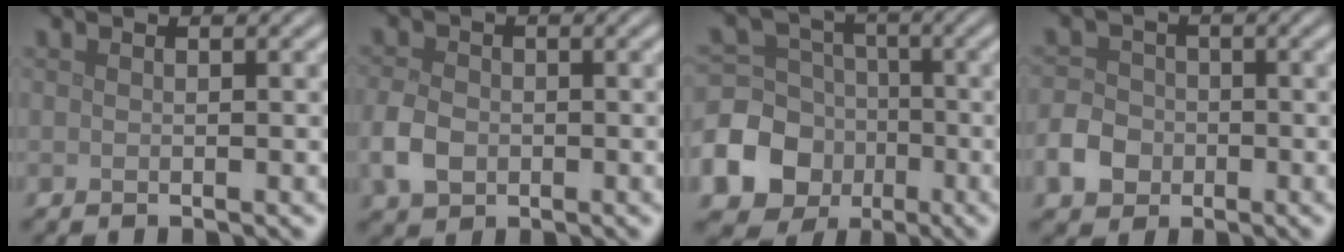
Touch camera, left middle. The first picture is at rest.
{"total": 3.3, "force": [-0.9, 2.5, 1.9], "torque": [-0.044, -0.002, -0.024]}
{"total": 10.1, "force": [-3.5, 8.9, 3.3], "torque": [-0.084, -0.022, -0.094]}
{"total": 3.5, "force": [-1.3, 2.9, 1.4], "torque": [-0.027, 0.000, -0.031]}